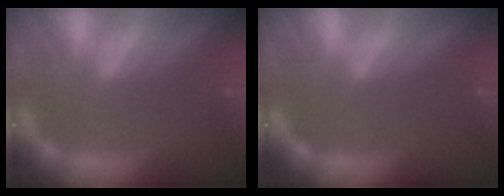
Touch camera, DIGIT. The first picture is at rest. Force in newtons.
{"total": 0.0}